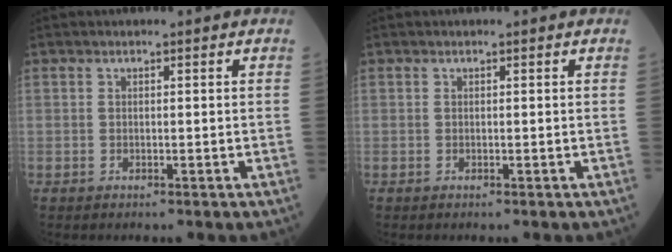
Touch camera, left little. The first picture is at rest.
{"total": 0.0}